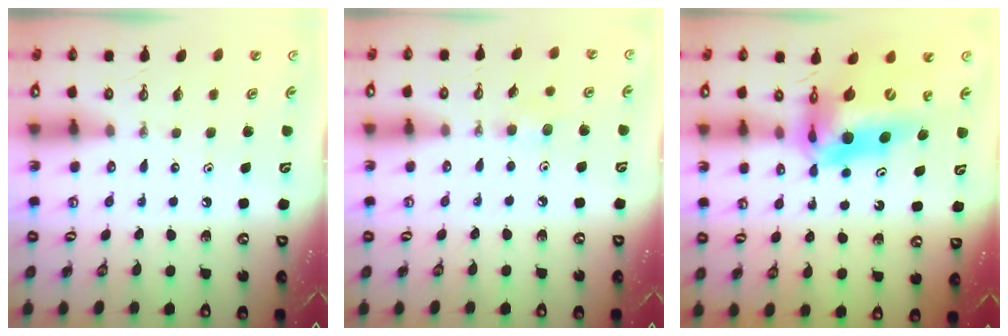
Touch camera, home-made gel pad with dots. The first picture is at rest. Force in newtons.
{"total": 6.1, "press": 6.0, "slide": 1.3}
{"total": 15.7, "press": 15.3, "slide": 3.5}